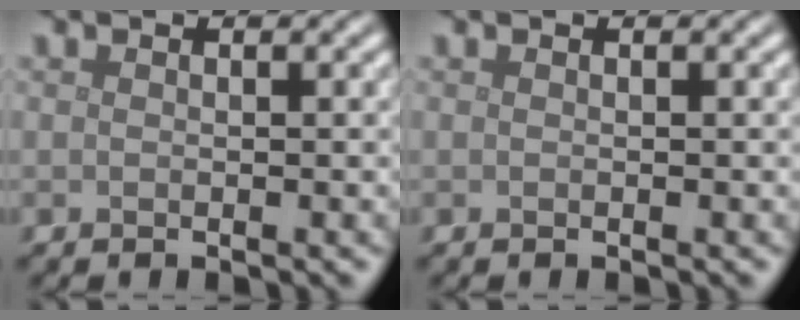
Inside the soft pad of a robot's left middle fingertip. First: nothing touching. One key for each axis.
{"total": 0.0}